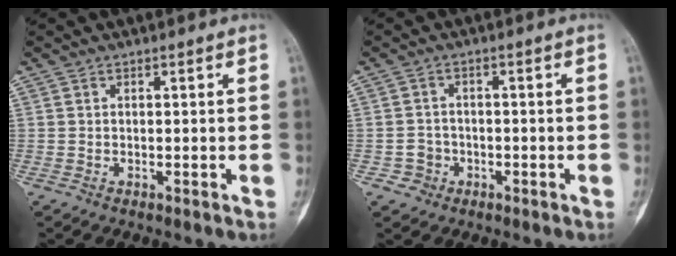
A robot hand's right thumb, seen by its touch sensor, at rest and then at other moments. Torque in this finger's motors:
{"motor_torque": [0.50, -0.17, 0.28, -0.01, 0.04]}